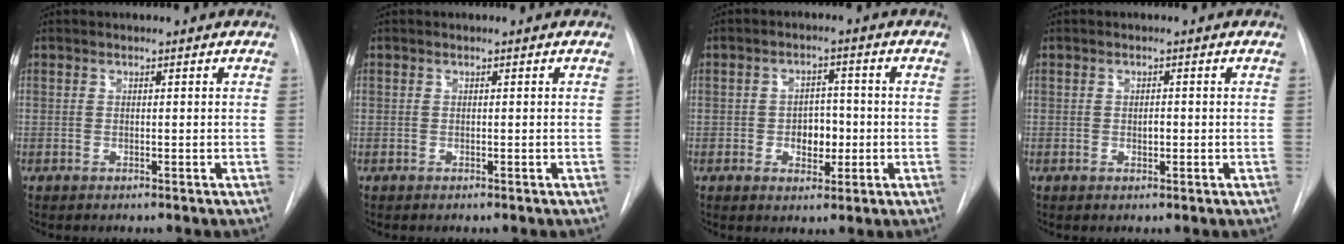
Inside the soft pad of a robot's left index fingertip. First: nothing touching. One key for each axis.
{"total": 0.0}
{"total": 4.7, "fx": -1.6, "fy": 3.0, "fz": 3.3, "tx": -0.042, "ty": 0.003, "tz": -0.020}
{"total": 1.4, "fx": -1.0, "fy": 0.5, "fz": 0.8, "tx": -0.012, "ty": -0.005, "tz": -0.014}